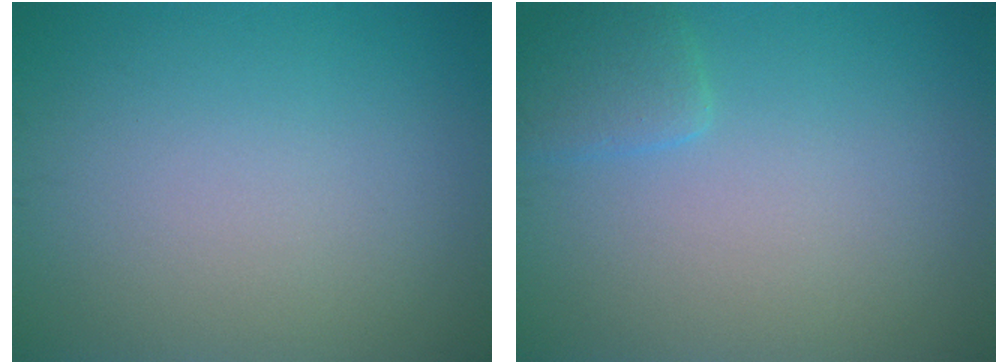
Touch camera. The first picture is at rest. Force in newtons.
{"total": 1.8, "press": 1.8, "slide": 0.2}